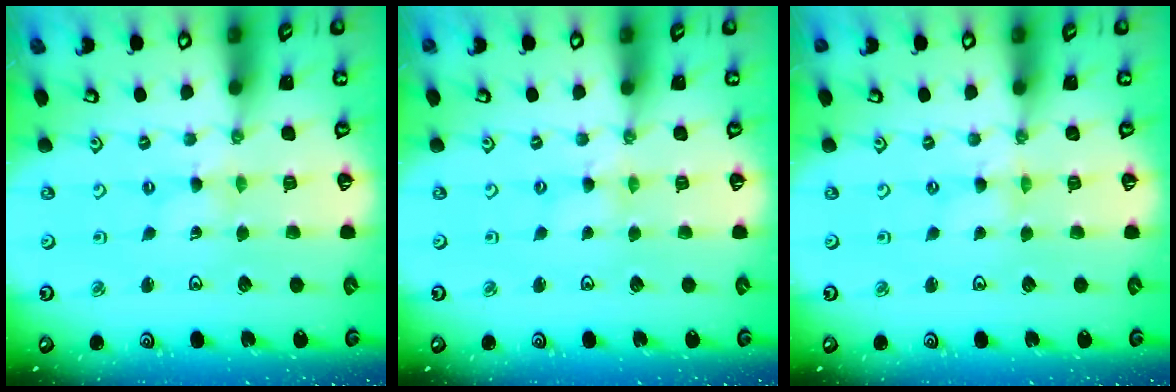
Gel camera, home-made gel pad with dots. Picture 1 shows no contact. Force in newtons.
{"total": 0.9, "press": 0.9, "slide": 0.2}
{"total": 0.0}